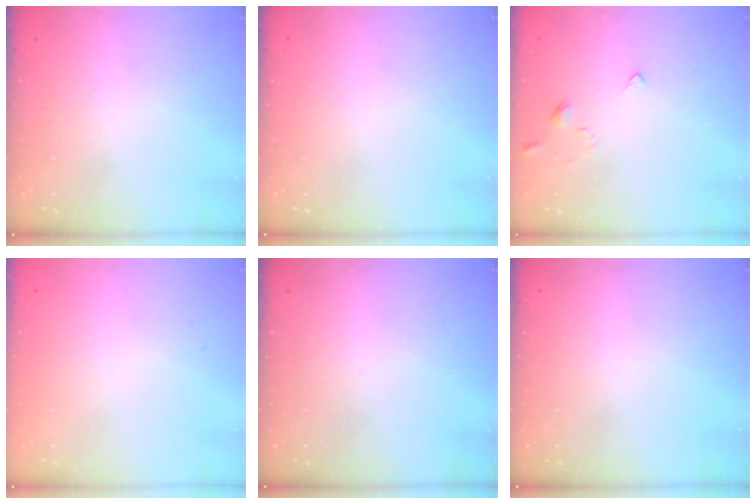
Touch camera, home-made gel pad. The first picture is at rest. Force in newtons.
{"total": 0.0}
{"total": 3.1, "press": 3.0, "slide": 0.6}
{"total": 1.9, "press": 1.9, "slide": 0.1}
{"total": 0.0}
{"total": 0.0}